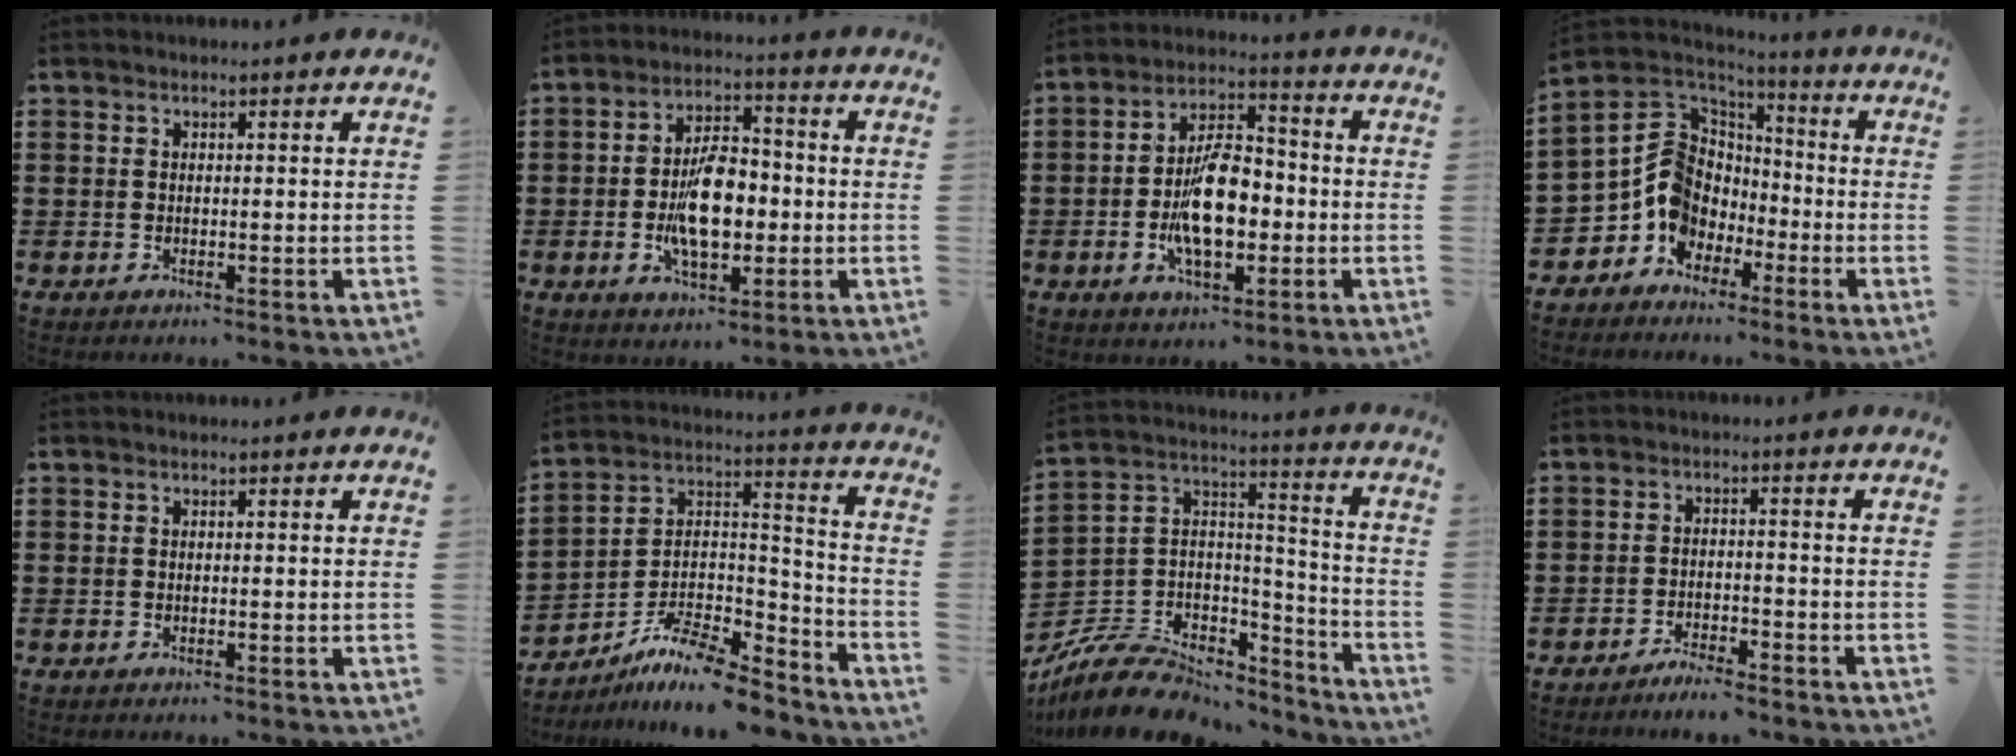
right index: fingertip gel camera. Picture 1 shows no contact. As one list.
[{"total": 10.0, "force": [-1.6, 4.9, 8.5], "torque": [-0.163, -0.001, -0.036]}, {"total": 11.0, "force": [-2.3, 5.2, 9.4], "torque": [-0.173, -0.003, -0.045]}, {"total": 10.2, "force": [-2.8, 8.8, 4.3], "torque": [-0.126, 0.007, -0.055]}, {"total": 0.0}, {"total": 9.9, "force": [-8.5, 2.4, 4.5], "torque": [-0.093, 0.015, -0.171]}, {"total": 9.9, "force": [-7.7, 5.0, 3.6], "torque": [-0.090, 0.013, -0.150]}, {"total": 3.2, "force": [-3.2, 0.0, 0.5], "torque": [-0.013, 0.002, -0.064]}]